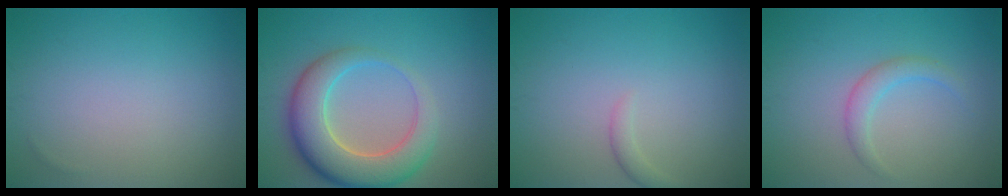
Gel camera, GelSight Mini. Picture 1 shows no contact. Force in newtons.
{"total": 7.7, "press": 7.7, "slide": 0.6}
{"total": 1.1, "press": 1.1, "slide": 0.2}
{"total": 1.9, "press": 1.9, "slide": 0.1}